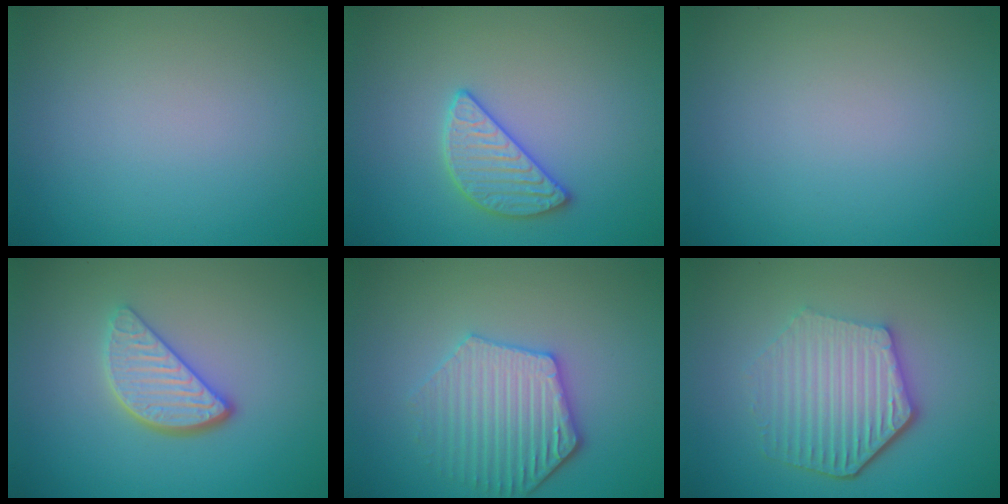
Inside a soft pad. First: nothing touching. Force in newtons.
{"total": 2.7, "press": 2.7, "slide": 0.4}
{"total": 0.0}
{"total": 3.9, "press": 3.0, "slide": 2.4}
{"total": 4.5, "press": 4.0, "slide": 2.0}
{"total": 5.9, "press": 4.5, "slide": 3.9}